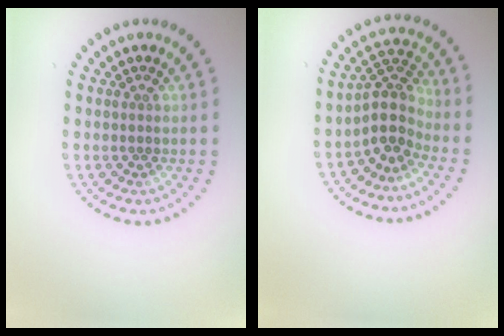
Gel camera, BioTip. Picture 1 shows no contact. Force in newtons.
{"total": 3.6, "press": 2.7, "slide": 2.3}